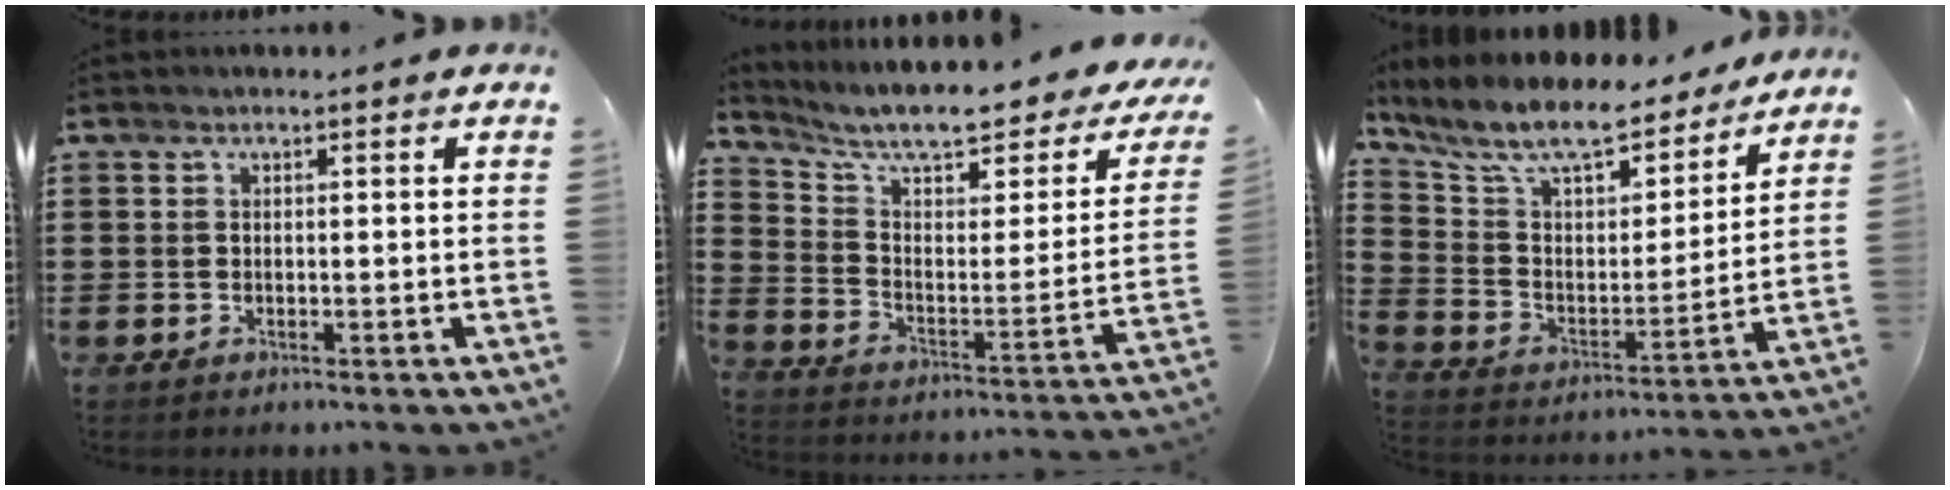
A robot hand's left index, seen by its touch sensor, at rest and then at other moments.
{"total": 8.7, "force": [7.1, 1.4, 4.8], "torque": [-0.116, -0.050, 0.117]}
{"total": 10.2, "force": [9.2, 2.2, 3.9], "torque": [-0.119, -0.056, 0.160]}